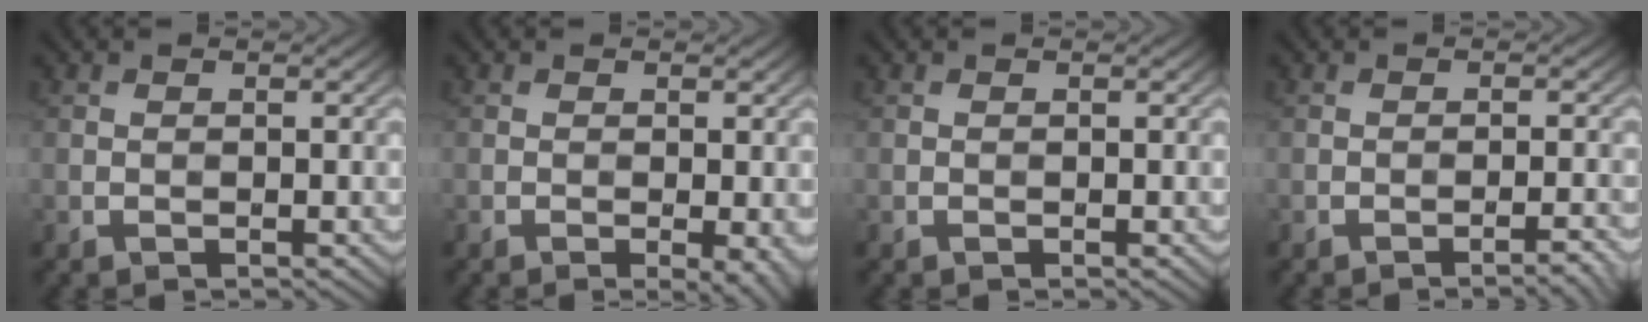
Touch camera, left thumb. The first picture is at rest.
{"total": 2.4, "force": [-0.7, 0.5, 2.3], "torque": [-0.032, -0.006, -0.009]}
{"total": 0.0}
{"total": 2.5, "force": [-1.6, 0.3, 1.8], "torque": [-0.024, 0.009, -0.028]}